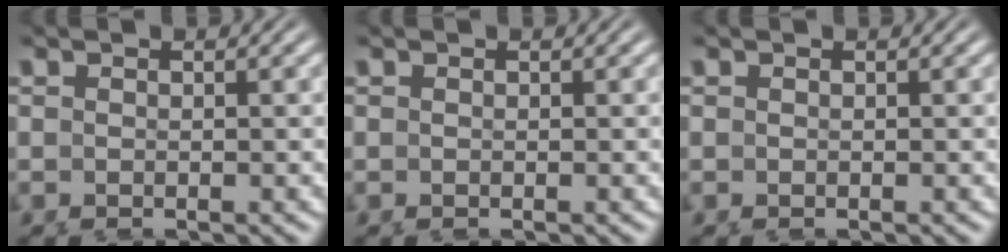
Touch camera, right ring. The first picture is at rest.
{"total": 0.0}
{"total": 0.0}